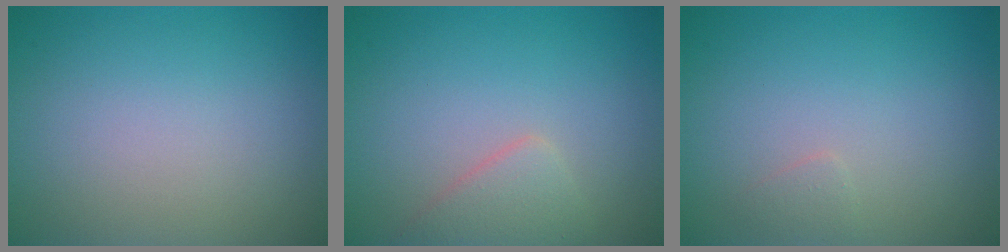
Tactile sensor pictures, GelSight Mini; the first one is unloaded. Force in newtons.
{"total": 2.3, "press": 2.3, "slide": 0.1}
{"total": 0.7, "press": 0.7, "slide": 0.0}